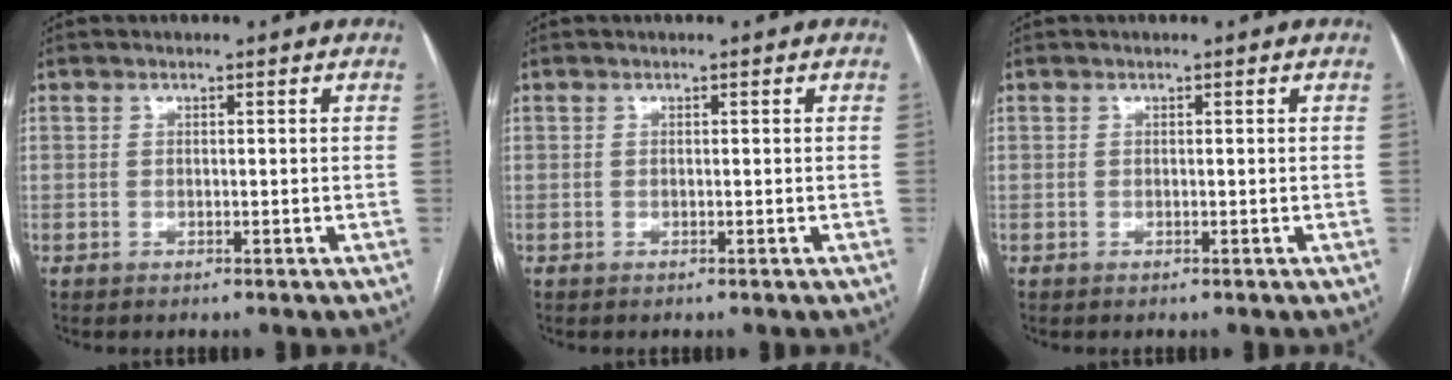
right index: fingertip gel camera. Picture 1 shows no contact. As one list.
[{"total": 0.0}, {"total": 0.0}]